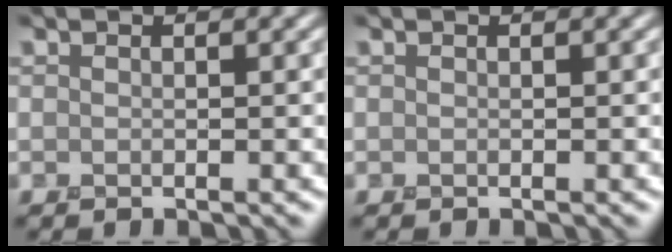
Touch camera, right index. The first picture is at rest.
{"total": 0.0}